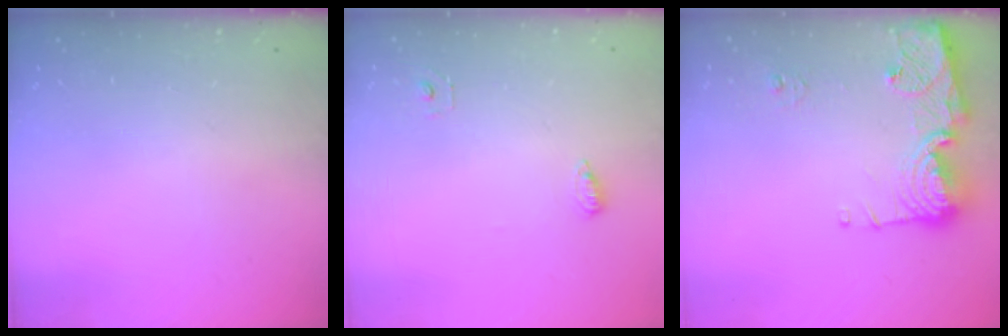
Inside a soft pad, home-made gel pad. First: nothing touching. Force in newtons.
{"total": 5.4, "press": 5.3, "slide": 1.2}
{"total": 14.7, "press": 14.6, "slide": 1.6}